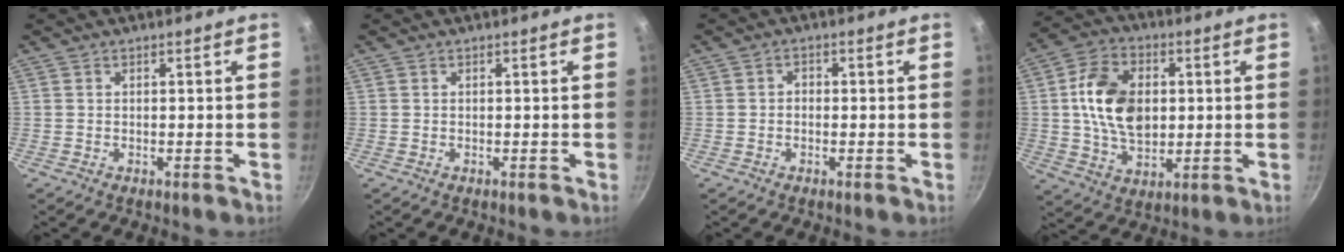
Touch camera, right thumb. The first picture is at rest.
{"total": 0.0}
{"total": 1.6, "force": [-0.2, 1.3, 0.9], "torque": [-0.013, 0.008, -0.006]}
{"total": 14.5, "force": [1.6, 9.9, 10.5], "torque": [-0.164, 0.001, 0.025]}